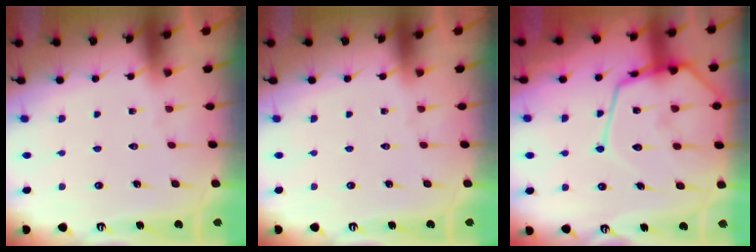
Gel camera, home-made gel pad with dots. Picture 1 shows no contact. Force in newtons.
{"total": 0.0}
{"total": 19.1, "press": 19.0, "slide": 1.7}